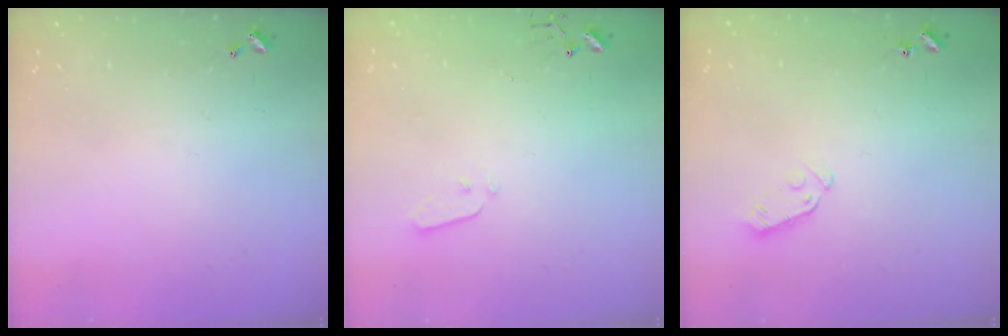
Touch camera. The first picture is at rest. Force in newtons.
{"total": 3.6, "press": 3.6, "slide": 0.2}
{"total": 3.6, "press": 3.4, "slide": 0.9}